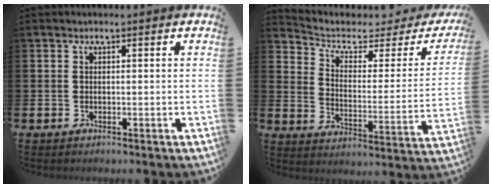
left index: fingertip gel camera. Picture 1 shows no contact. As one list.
[{"total": 4.6, "force": [3.4, 2.2, 2.1], "torque": [-0.065, -0.028, 0.048]}]